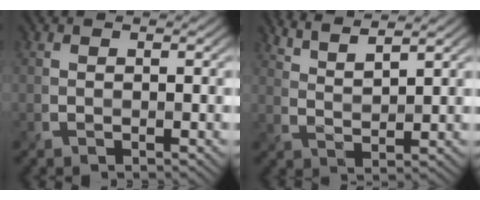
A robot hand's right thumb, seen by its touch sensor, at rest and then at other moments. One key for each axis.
{"total": 4.9, "fx": 4.0, "fy": 0.7, "fz": 2.7, "tx": -0.045, "ty": 0.001, "tz": 0.077}